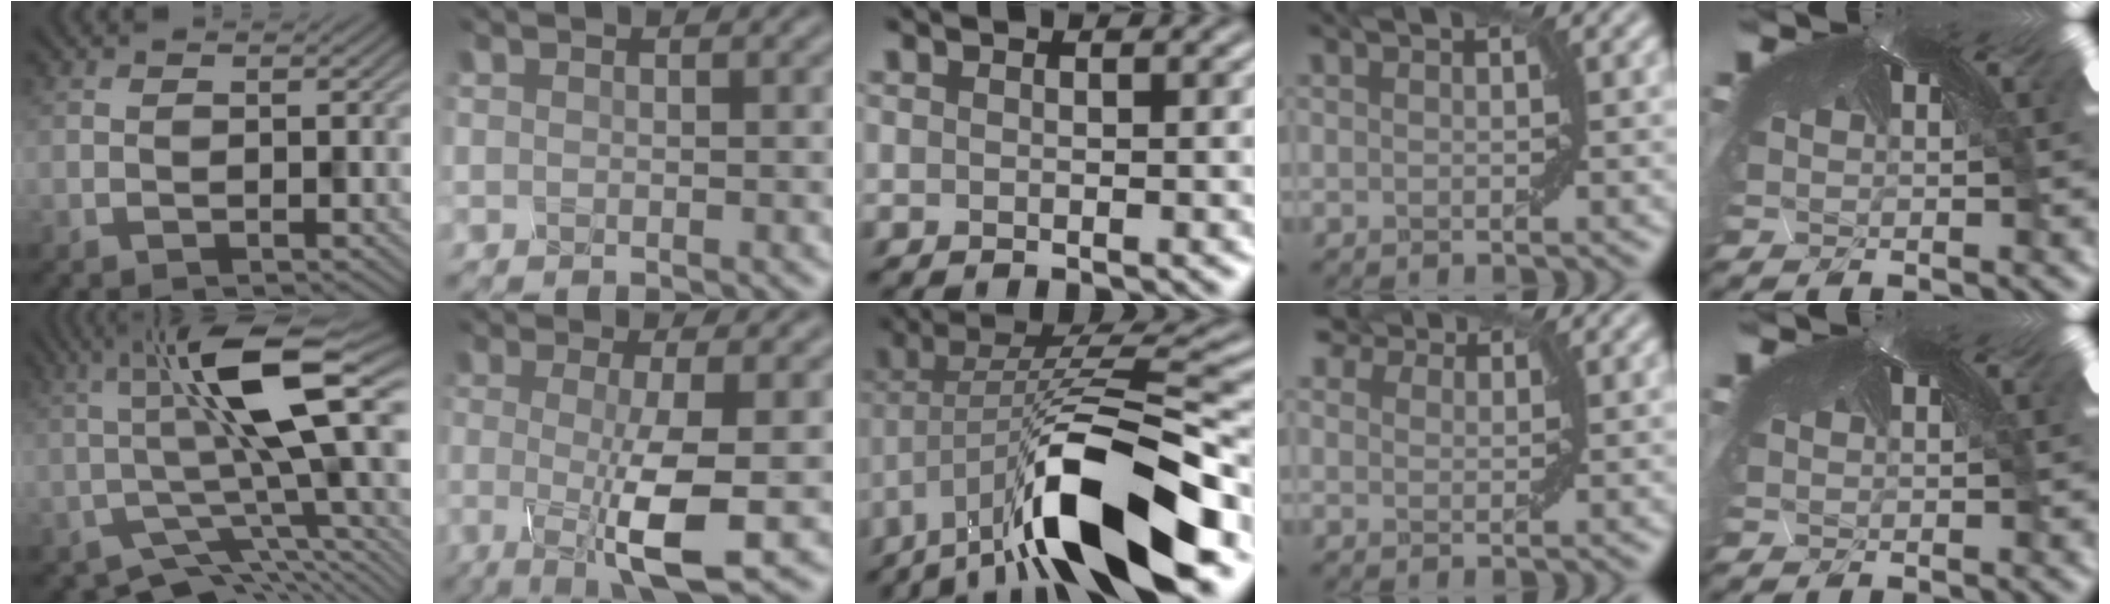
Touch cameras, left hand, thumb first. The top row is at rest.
{"thumb": {"total": 13.1, "force": [-0.4, 4.1, 12.4], "torque": [-0.209, 0.002, -0.012]}, "index": {"total": 7.2, "force": [-2.0, 1.3, 6.8], "torque": [-0.102, -0.009, -0.037]}, "middle": {"total": 14.1, "force": [-6.2, 4.9, 11.7], "torque": [-0.193, 0.003, -0.106]}, "ring": {"total": 5.0, "force": [4.0, 2.3, 1.9], "torque": [-0.049, 0.008, 0.062]}}